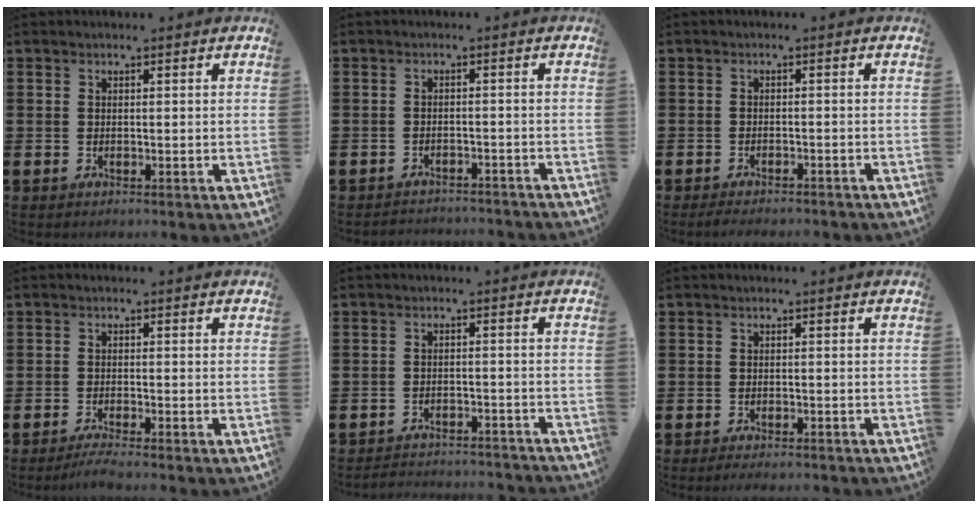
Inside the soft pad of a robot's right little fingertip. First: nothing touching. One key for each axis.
{"total": 1.8, "fx": -1.8, "fy": -0.1, "fz": -0.2, "tx": -0.002, "ty": 0.004, "tz": -0.040}
{"total": 1.5, "fx": -1.4, "fy": 0.0, "fz": 0.4, "tx": -0.008, "ty": 0.001, "tz": -0.028}
{"total": 1.8, "fx": -1.4, "fy": 0.0, "fz": 1.1, "tx": -0.019, "ty": 0.002, "tz": -0.026}
{"total": 2.5, "fx": -2.5, "fy": -0.1, "fz": -0.1, "tx": -0.003, "ty": 0.003, "tz": -0.055}
{"total": 1.1, "fx": -1.0, "fy": 0.1, "fz": 0.3, "tx": -0.009, "ty": -0.001, "tz": -0.020}